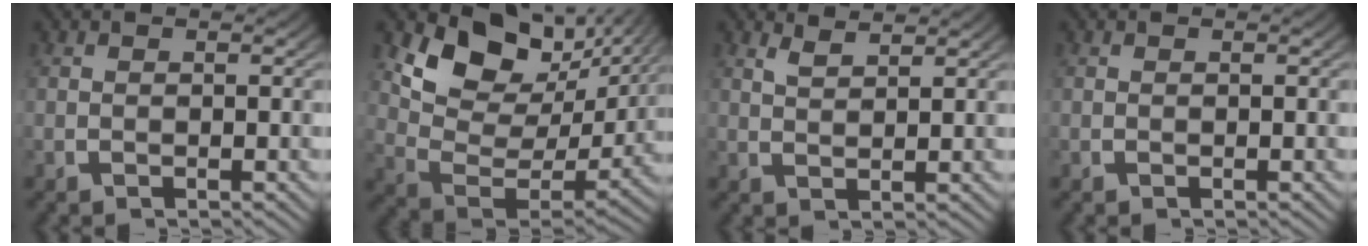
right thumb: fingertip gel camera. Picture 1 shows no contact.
{"total": 10.9, "force": [4.4, 6.2, 7.7], "torque": [-0.135, 0.003, 0.068]}
{"total": 2.1, "force": [2.0, 0.1, 0.6], "torque": [-0.009, 0.000, 0.043]}
{"total": 0.0}